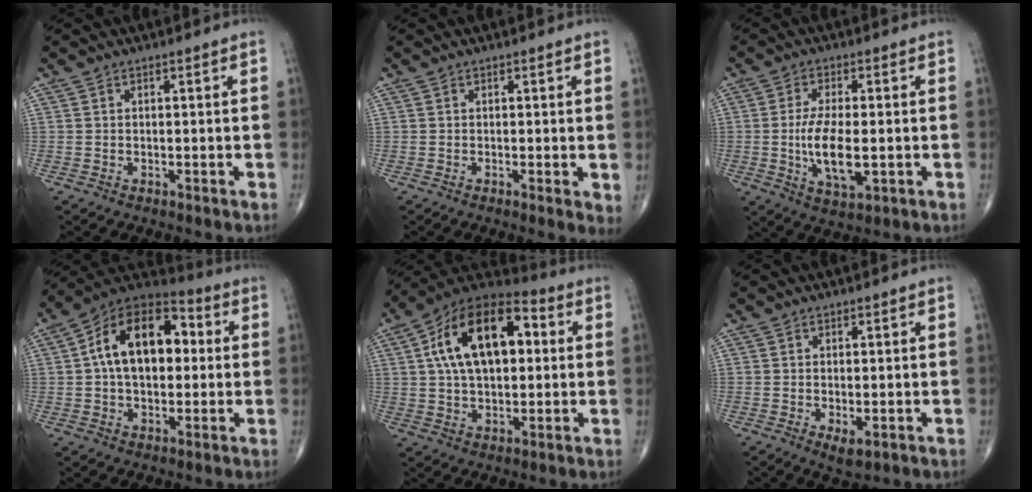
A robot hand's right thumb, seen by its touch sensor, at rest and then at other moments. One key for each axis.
{"total": 2.1, "fx": 0.1, "fy": 0.6, "fz": 2.0, "tx": -0.029, "ty": -0.009, "tz": -0.002}
{"total": 9.4, "fx": -1.2, "fy": 3.7, "fz": 8.5, "tx": -0.164, "ty": -0.011, "tz": -0.018}
{"total": 17.2, "fx": 2.1, "fy": 10.4, "fz": 13.5, "tx": -0.199, "ty": 0.033, "tz": 0.025}
{"total": 19.2, "fx": 3.8, "fy": 10.6, "fz": 15.6, "tx": -0.247, "ty": 0.024, "tz": 0.053}
{"total": 2.8, "fx": -0.8, "fy": 1.2, "fz": 2.3, "tx": -0.037, "ty": -0.008, "tz": -0.007}